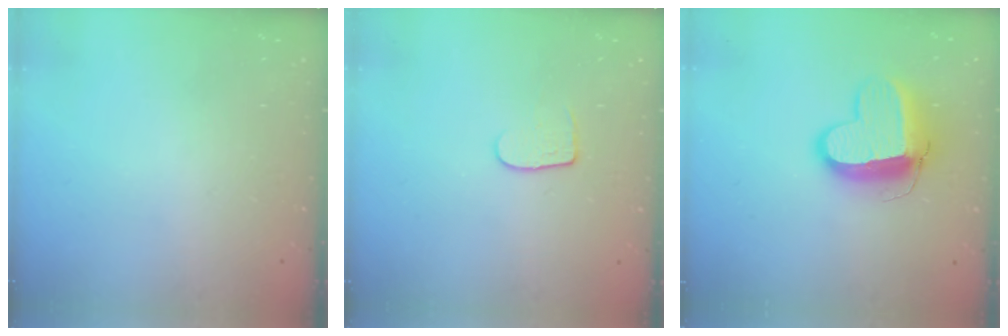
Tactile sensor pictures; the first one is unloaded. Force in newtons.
{"total": 5.8, "press": 5.8, "slide": 0.6}
{"total": 12.7, "press": 12.6, "slide": 1.4}